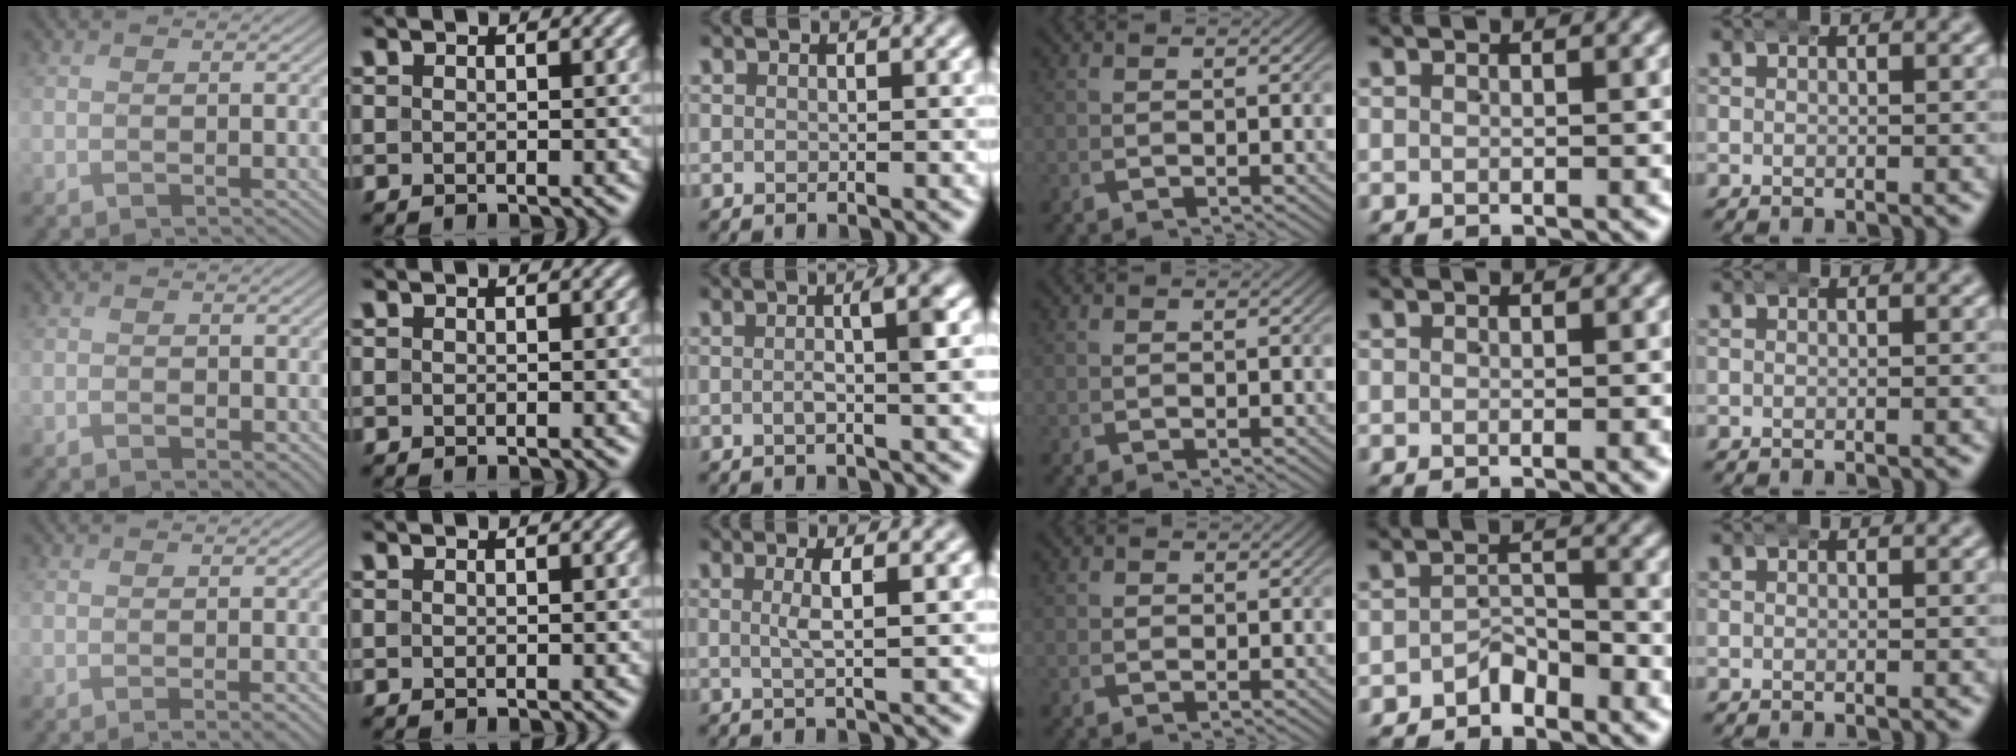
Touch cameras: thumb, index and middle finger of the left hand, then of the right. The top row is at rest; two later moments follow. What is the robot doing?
{"motion": "wrap", "object": "aluminum foil"}